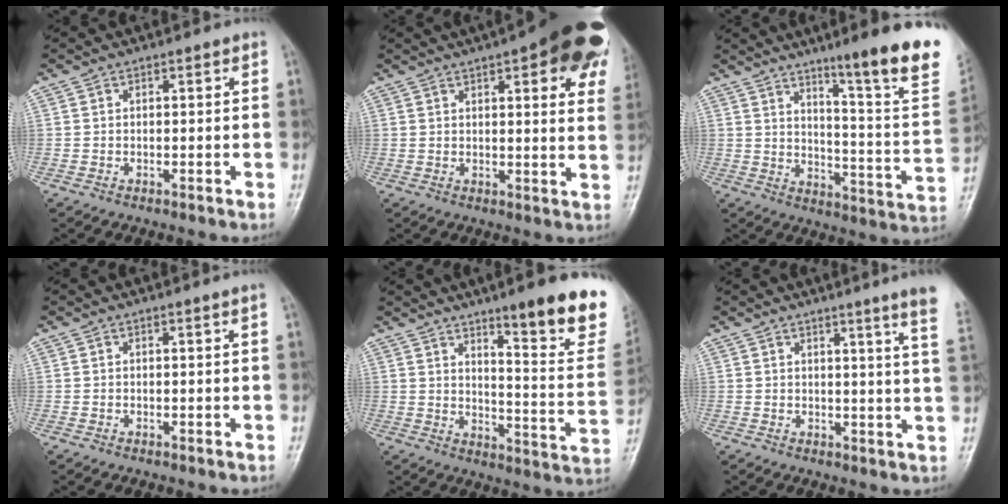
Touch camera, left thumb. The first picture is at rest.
{"total": 21.0, "force": [10.5, 6.5, 17.0], "torque": [-0.196, -0.010, 0.121]}
{"total": 19.9, "force": [12.3, 0.8, 15.6], "torque": [-0.189, -0.076, 0.175]}
{"total": 1.0, "force": [0.6, -0.4, 0.6], "torque": [-0.019, -0.005, 0.014]}
{"total": 19.6, "force": [12.2, 3.1, 15.0], "torque": [-0.162, -0.077, 0.172]}
{"total": 10.0, "force": [7.2, -1.0, 6.9], "torque": [-0.083, -0.042, 0.064]}